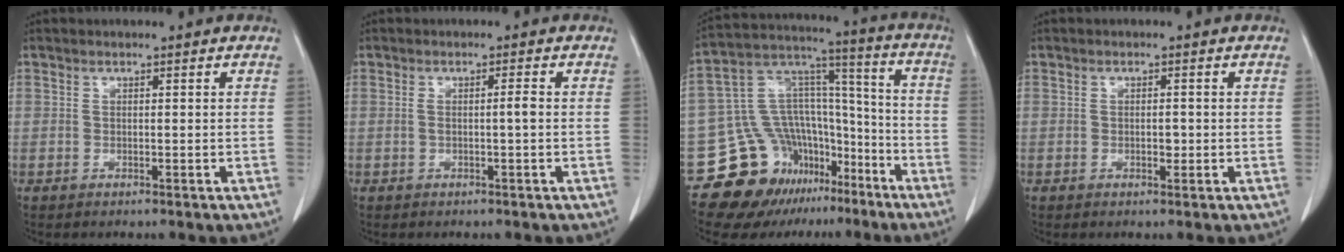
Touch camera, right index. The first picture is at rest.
{"total": 1.7, "force": [-0.2, -0.2, 1.7], "torque": [-0.030, 0.001, -0.002]}
{"total": 18.9, "force": [-12.1, 12.5, 7.6], "torque": [-0.122, 0.092, -0.190]}
{"total": 1.3, "force": [-0.3, 0.6, 1.1], "torque": [-0.019, 0.001, -0.004]}